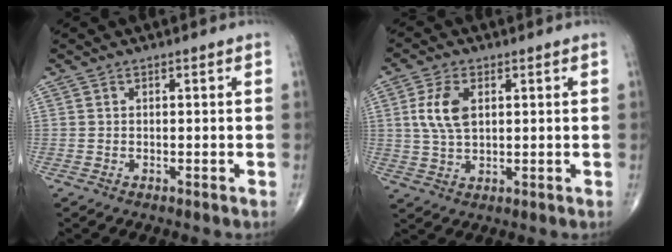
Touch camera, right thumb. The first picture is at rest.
{"total": 7.1, "force": [1.7, 4.0, 5.7], "torque": [-0.119, -0.002, 0.035]}